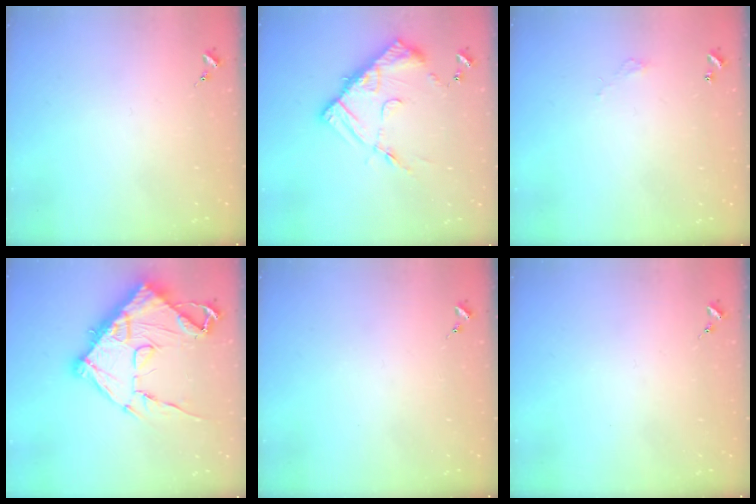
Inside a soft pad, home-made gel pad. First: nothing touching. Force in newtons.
{"total": 14.5, "press": 14.5, "slide": 1.3}
{"total": 2.7, "press": 2.7, "slide": 0.2}
{"total": 20.9, "press": 20.8, "slide": 2.3}
{"total": 0.0}
{"total": 0.0}